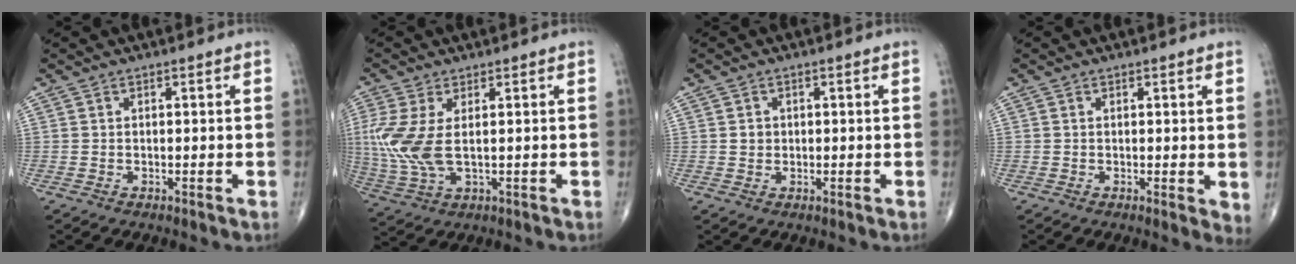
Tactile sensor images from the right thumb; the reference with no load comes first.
{"total": 10.0, "force": [1.0, 4.8, 8.7], "torque": [-0.229, -0.006, 0.030]}
{"total": 1.6, "force": [0.2, 1.4, 0.6], "torque": [-0.004, 0.002, 0.004]}
{"total": 2.7, "force": [0.4, 0.9, 2.5], "torque": [-0.037, -0.010, 0.005]}